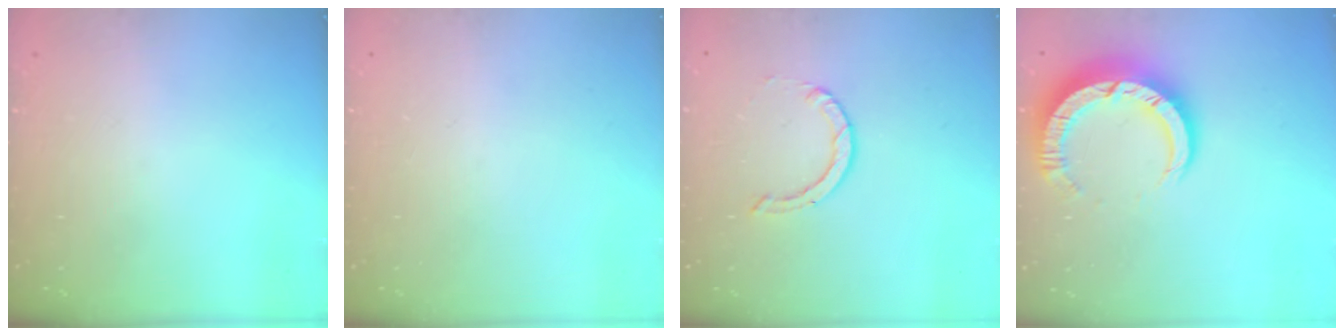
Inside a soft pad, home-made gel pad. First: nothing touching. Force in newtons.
{"total": 0.0}
{"total": 0.8, "press": 0.8, "slide": 0.1}
{"total": 10.4, "press": 10.4, "slide": 1.1}